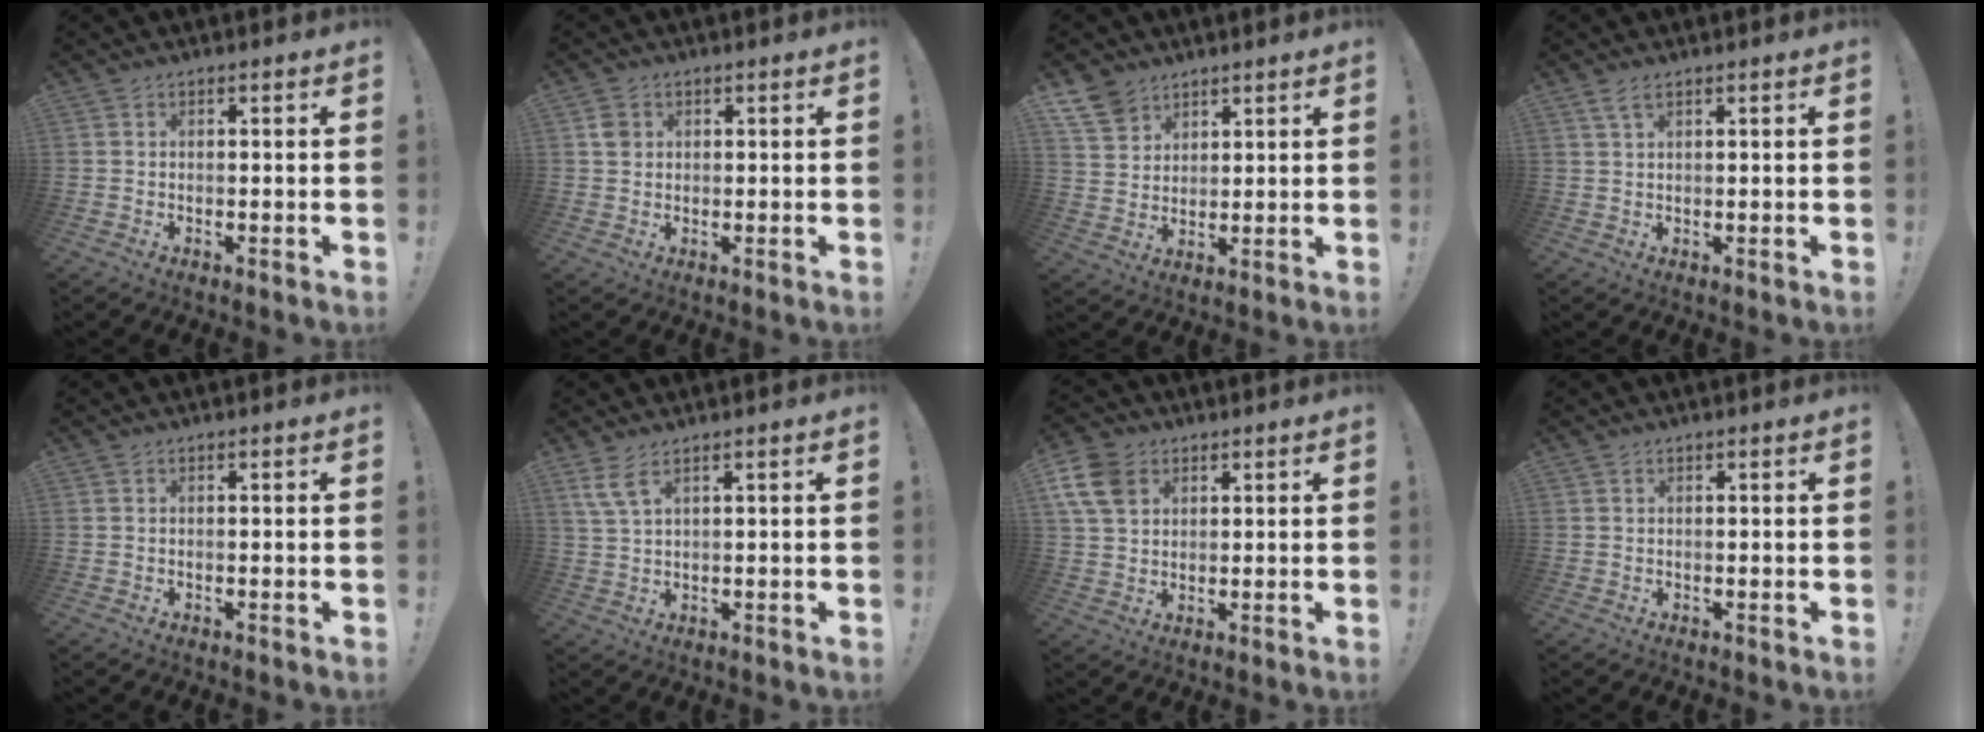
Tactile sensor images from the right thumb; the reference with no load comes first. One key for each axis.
{"total": 2.5, "fx": 1.0, "fy": 2.2, "fz": 0.9, "tx": -0.011, "ty": -0.001, "tz": 0.018}
{"total": 9.2, "fx": 6.4, "fy": 6.1, "fz": 2.4, "tx": -0.053, "ty": -0.035, "tz": 0.130}
{"total": 2.8, "fx": 1.8, "fy": 0.9, "fz": 2.0, "tx": -0.041, "ty": -0.001, "tz": 0.033}
{"total": 0.0}
{"total": 4.8, "fx": 3.0, "fy": 1.0, "fz": 3.6, "tx": -0.081, "ty": -0.005, "tz": 0.057}
{"total": 10.3, "fx": 4.4, "fy": 7.5, "fz": 5.6, "tx": -0.120, "ty": -0.003, "tz": 0.091}
{"total": 0.7, "fx": 0.3, "fy": 0.7, "fz": -0.1, "tx": 0.005, "ty": -0.001, "tz": 0.005}